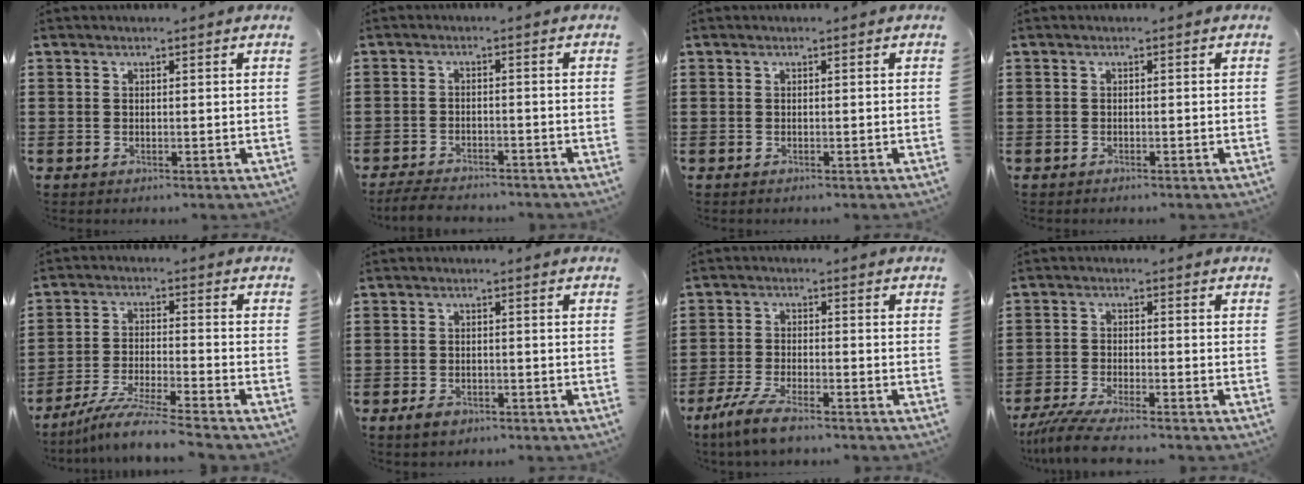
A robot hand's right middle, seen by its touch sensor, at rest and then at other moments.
{"total": 3.5, "force": [-3.4, 0.5, 0.6], "torque": [-0.019, -0.002, -0.072]}
{"total": 0.0}
{"total": 0.5, "force": [-0.5, 0.0, 0.0], "torque": [-0.001, 0.000, -0.012]}
{"total": 7.1, "force": [-6.3, -0.5, 3.2], "torque": [-0.066, -0.016, -0.120]}
{"total": 1.8, "force": [-1.4, 1.0, 0.7], "torque": [-0.017, 0.000, -0.028]}
{"total": 5.3, "force": [-4.3, 0.8, 3.1], "torque": [-0.079, -0.011, -0.086]}
{"total": 4.8, "force": [-4.4, 0.0, 2.0], "torque": [-0.055, -0.018, -0.087]}